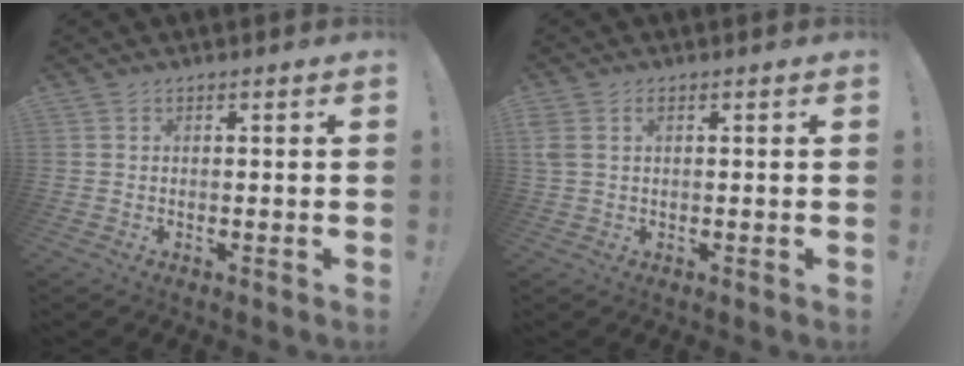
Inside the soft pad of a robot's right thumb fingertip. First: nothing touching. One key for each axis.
{"total": 2.4, "fx": 0.8, "fy": 1.3, "fz": 1.8, "tx": -0.035, "ty": 0.002, "tz": 0.015}